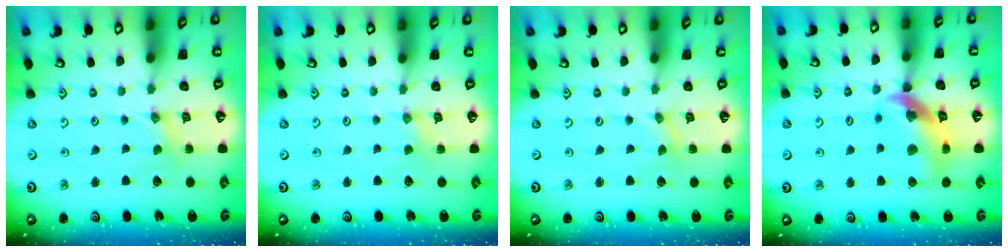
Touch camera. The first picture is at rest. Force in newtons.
{"total": 0.5, "press": 0.5, "slide": 0.2}
{"total": 0.0}
{"total": 14.4, "press": 14.3, "slide": 2.0}